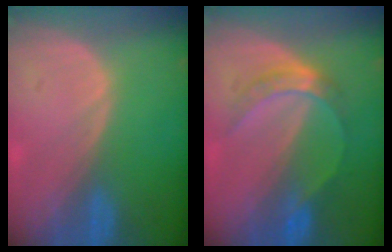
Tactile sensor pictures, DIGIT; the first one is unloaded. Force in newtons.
{"total": 5.0, "press": 4.8, "slide": 1.4}